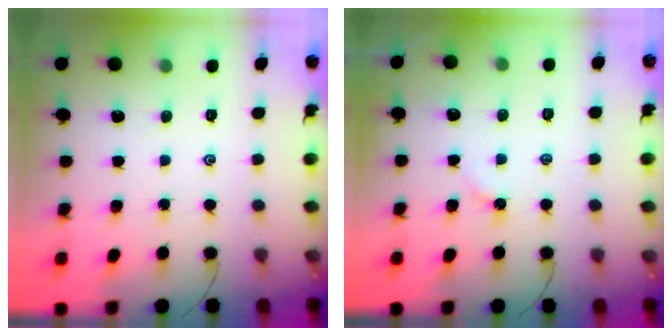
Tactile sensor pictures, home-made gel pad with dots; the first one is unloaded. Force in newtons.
{"total": 2.1, "press": 2.1, "slide": 0.2}